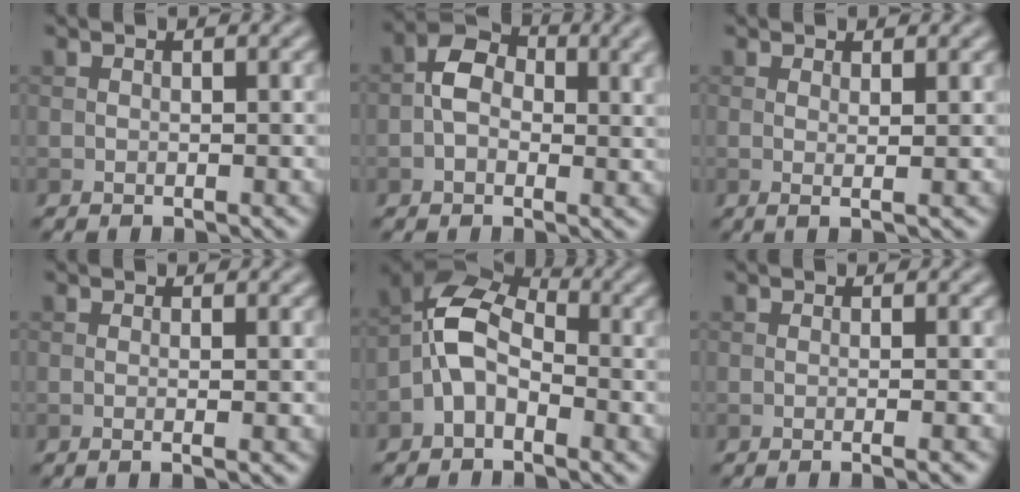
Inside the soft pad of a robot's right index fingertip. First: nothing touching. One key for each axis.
{"total": 5.5, "fx": 0.0, "fy": 3.6, "fz": 4.2, "tx": -0.064, "ty": 0.005, "tz": -0.011}
{"total": 1.5, "fx": 0.3, "fy": 0.3, "fz": 1.5, "tx": -0.025, "ty": -0.002, "tz": 0.001}
{"total": 1.2, "fx": -0.1, "fy": 0.3, "fz": 1.1, "tx": -0.015, "ty": -0.003, "tz": -0.006}
{"total": 5.5, "fx": -1.9, "fy": 3.4, "fz": 3.9, "tx": -0.079, "ty": 0.016, "tz": -0.048}
{"total": 1.9, "fx": -0.2, "fy": 0.7, "fz": 1.7, "tx": -0.016, "ty": -0.004, "tz": -0.013}